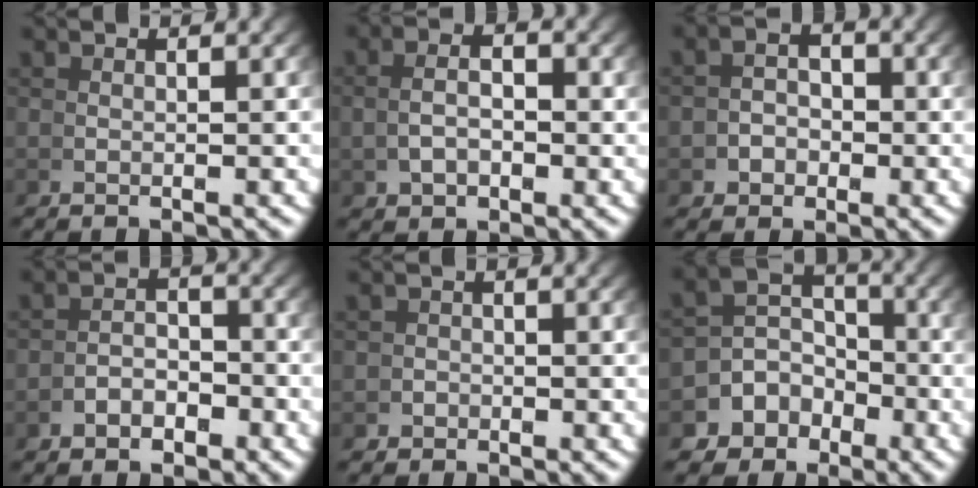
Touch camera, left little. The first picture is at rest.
{"total": 2.9, "force": [0.2, 1.6, 2.4], "torque": [-0.036, -0.004, 0.010]}
{"total": 2.6, "force": [-0.9, 2.1, 1.3], "torque": [-0.014, -0.009, -0.016]}
{"total": 2.5, "force": [-2.0, 1.1, 0.9], "torque": [0.003, 0.000, -0.038]}
{"total": 1.1, "force": [-0.9, 0.3, -0.6], "torque": [0.020, -0.004, -0.017]}
{"total": 8.0, "force": [-2.1, 6.9, 3.4], "torque": [-0.063, -0.021, -0.039]}